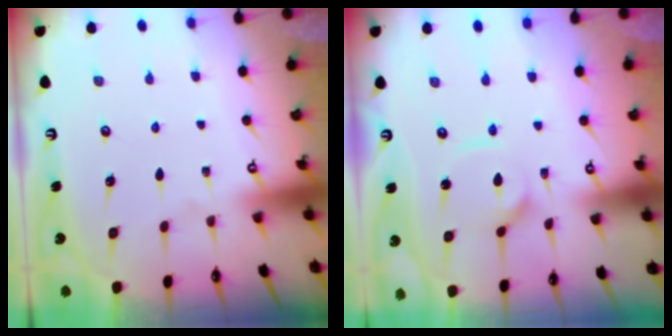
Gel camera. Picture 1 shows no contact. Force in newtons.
{"total": 7.1, "press": 7.0, "slide": 0.7}